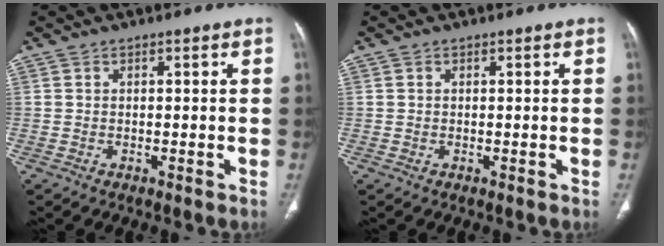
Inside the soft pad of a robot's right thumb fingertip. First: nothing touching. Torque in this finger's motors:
{"motor_torque": [-0.50, 0.16, -0.32, -0.05, 0.02]}